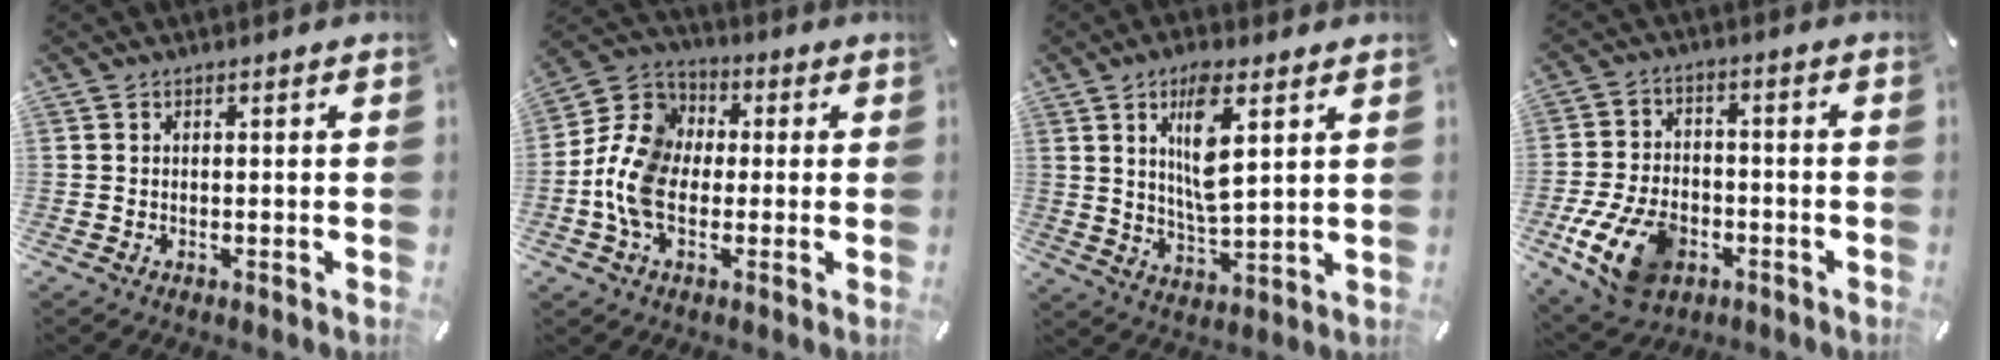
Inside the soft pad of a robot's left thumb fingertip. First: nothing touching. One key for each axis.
{"total": 11.8, "fx": -2.3, "fy": 8.8, "fz": 7.4, "tx": -0.180, "ty": 0.018, "tz": -0.045}
{"total": 10.7, "fx": 4.7, "fy": 3.3, "fz": 9.0, "tx": -0.167, "ty": -0.013, "tz": 0.077}
{"total": 14.1, "fx": -5.9, "fy": 9.3, "fz": 8.9, "tx": -0.167, "ty": 0.025, "tz": -0.101}